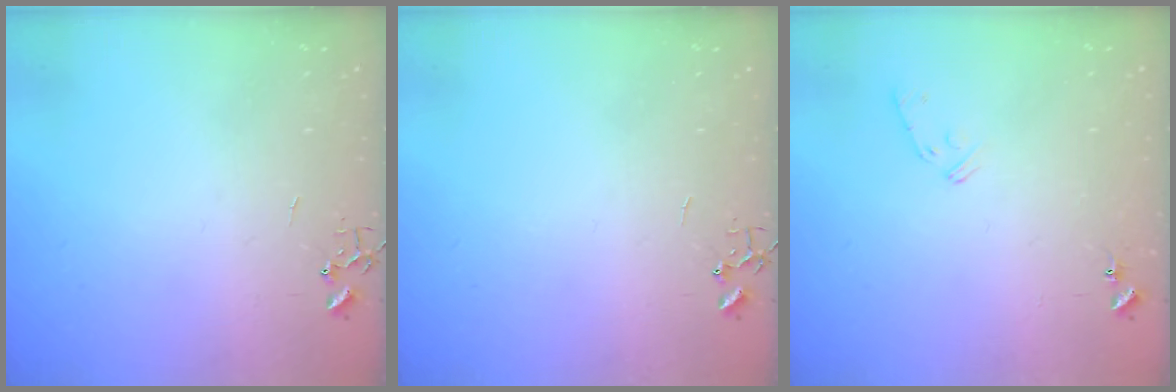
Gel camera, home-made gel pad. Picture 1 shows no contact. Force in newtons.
{"total": 0.0}
{"total": 6.7, "press": 6.7, "slide": 0.7}